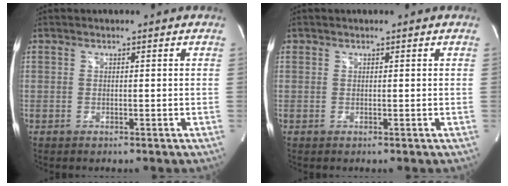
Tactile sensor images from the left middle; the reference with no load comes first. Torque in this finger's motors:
{"motor_torque": [0.01, 0.01, -0.06, 0.01]}